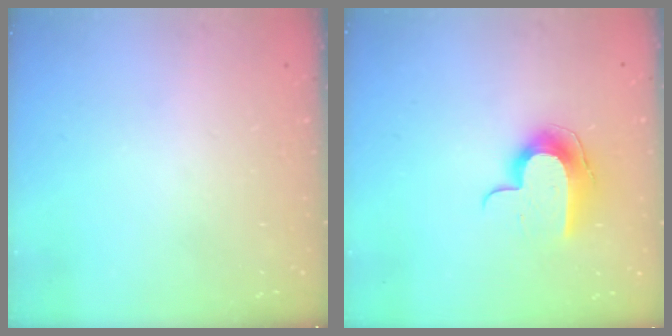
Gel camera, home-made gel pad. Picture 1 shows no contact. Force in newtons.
{"total": 11.8, "press": 11.8, "slide": 0.7}